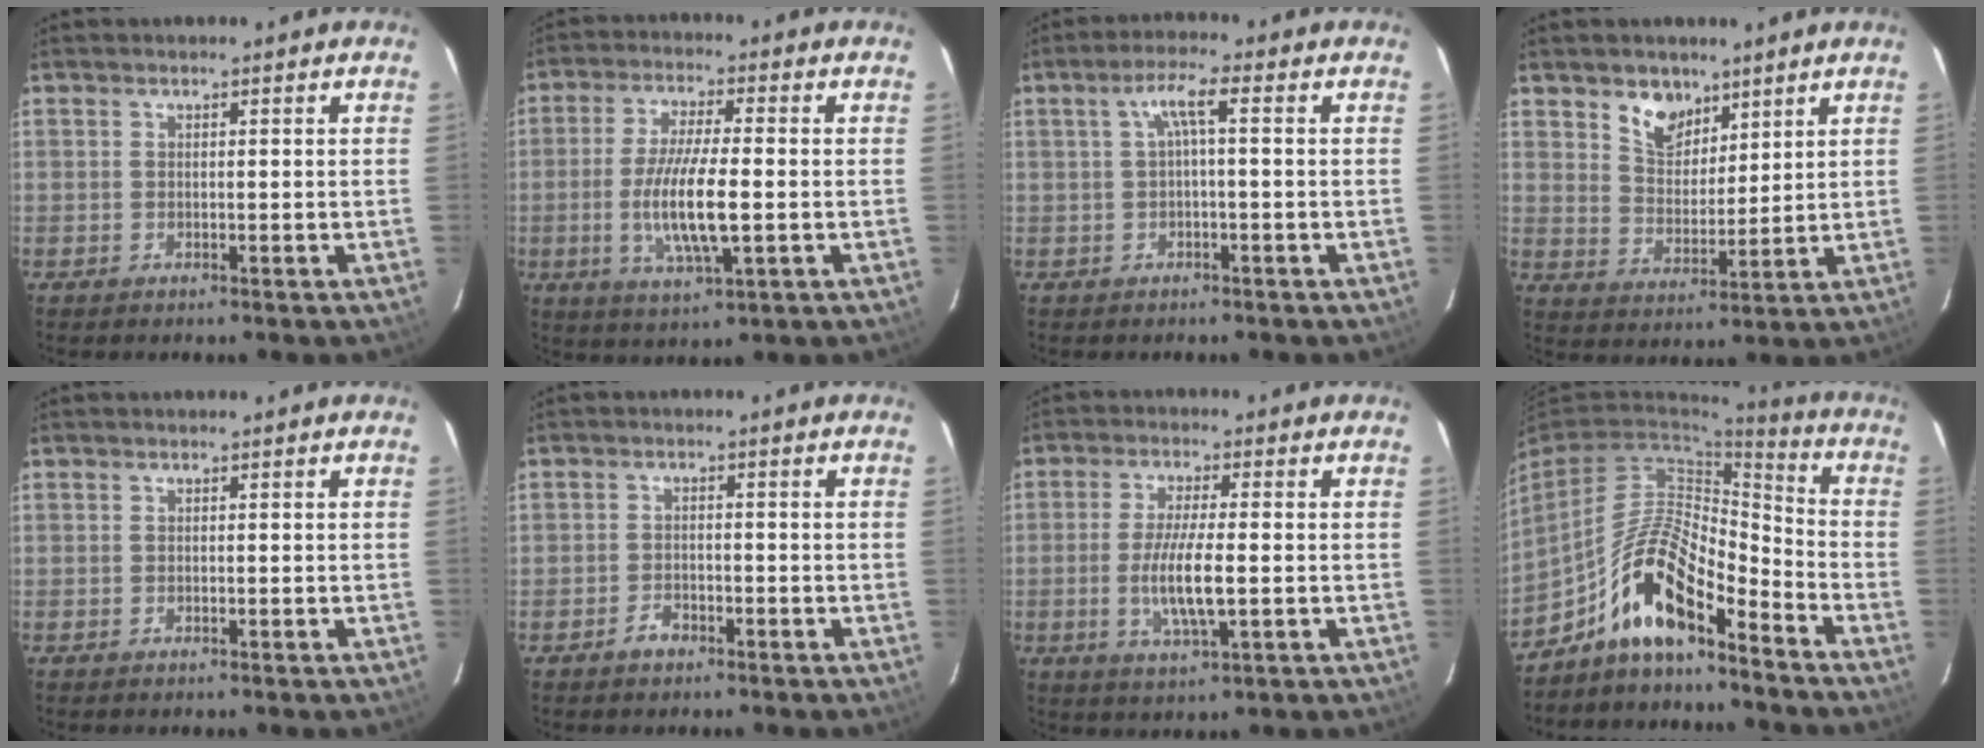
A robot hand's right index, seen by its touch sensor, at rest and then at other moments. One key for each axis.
{"total": 11.0, "fx": -1.8, "fy": 2.2, "fz": 10.7, "tx": -0.207, "ty": -0.010, "tz": -0.035}
{"total": 4.2, "fx": -0.2, "fy": 0.6, "fz": 4.2, "tx": -0.084, "ty": 0.012, "tz": 0.000}
{"total": 7.2, "fx": 5.0, "fy": 4.5, "fz": 2.8, "tx": -0.041, "ty": 0.005, "tz": 0.095}
{"total": 0.0}
{"total": 2.7, "fx": -1.9, "fy": 1.8, "fz": 0.6, "tx": -0.011, "ty": 0.007, "tz": -0.031}
{"total": 8.2, "fx": -1.3, "fy": 1.5, "fz": 8.0, "tx": -0.155, "ty": -0.009, "tz": -0.024}
{"total": 12.8, "fx": -9.4, "fy": 3.5, "fz": 8.0, "tx": -0.158, "ty": 0.012, "tz": -0.178}